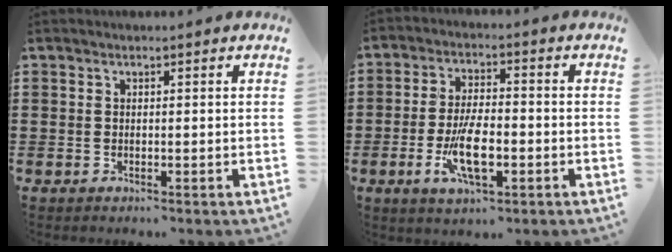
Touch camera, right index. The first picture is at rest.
{"total": 8.5, "force": [-2.5, 3.2, 7.5], "torque": [-0.161, -0.013, -0.048]}